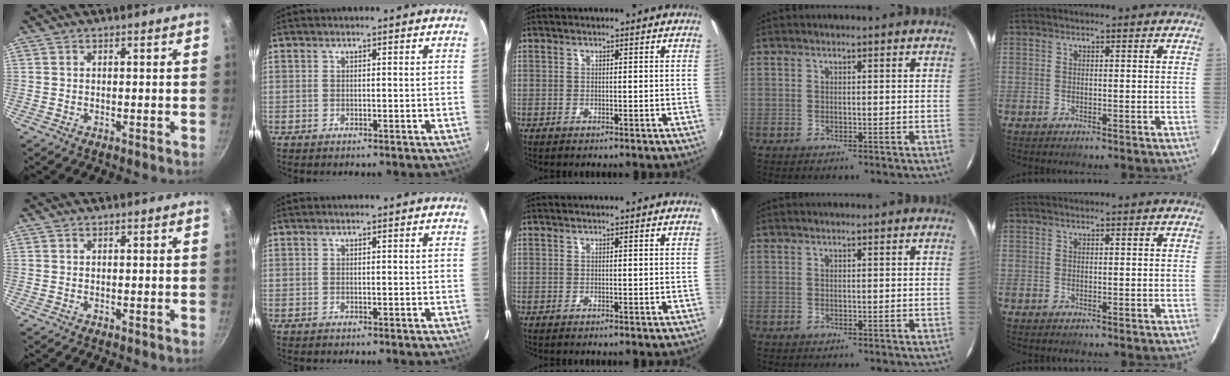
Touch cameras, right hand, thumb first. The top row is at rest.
{}